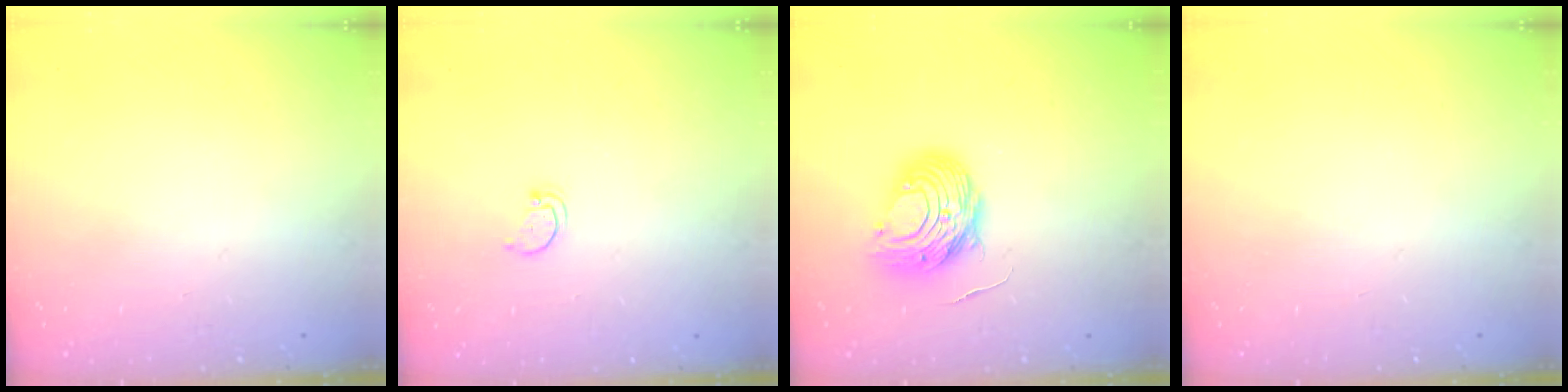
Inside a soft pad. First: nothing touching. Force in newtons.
{"total": 2.6, "press": 2.5, "slide": 0.4}
{"total": 11.2, "press": 11.2, "slide": 0.9}
{"total": 0.0}